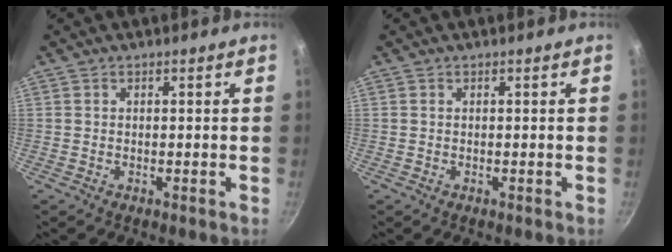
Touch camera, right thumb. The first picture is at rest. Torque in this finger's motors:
{"motor_torque": [-0.25, 0.02, 0.03, -0.12, -0.02]}